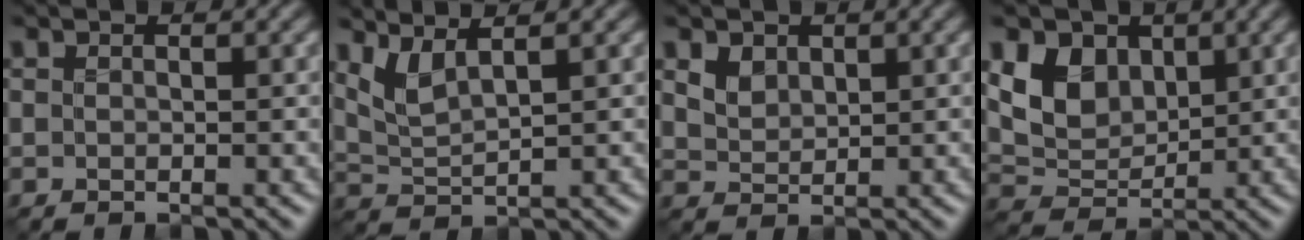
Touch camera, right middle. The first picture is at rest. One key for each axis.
{"total": 2.9, "fx": 1.9, "fy": 0.7, "fz": 2.1, "tx": -0.052, "ty": 0.000, "tz": 0.044}
{"total": 2.0, "fx": 1.0, "fy": 1.4, "fz": 0.9, "tx": -0.028, "ty": -0.006, "tz": 0.020}
{"total": 4.9, "fx": 1.7, "fy": 3.7, "fz": 2.7, "tx": -0.058, "ty": -0.008, "tz": 0.025}